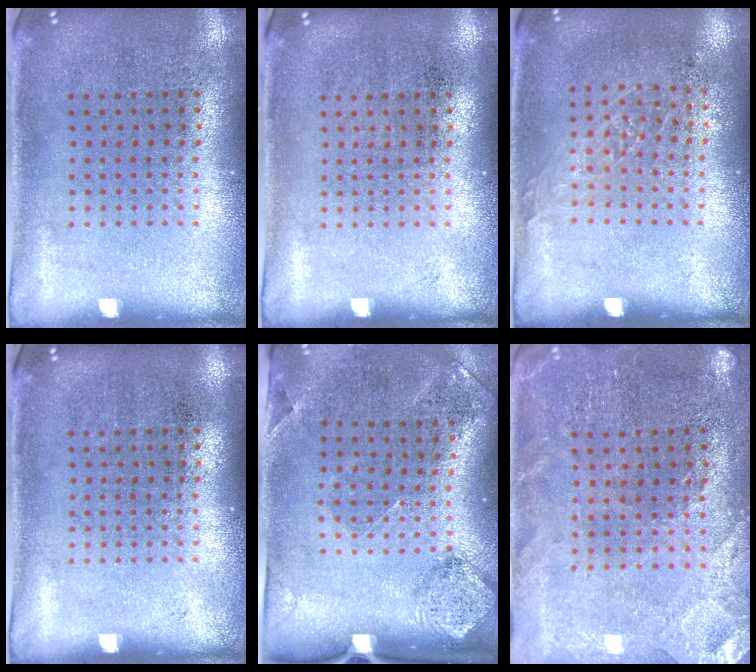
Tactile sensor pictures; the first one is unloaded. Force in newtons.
{"total": 0.0}
{"total": 0.8, "press": 0.8, "slide": 0.3}
{"total": 0.0}
{"total": 1.7, "press": 1.3, "slide": 1.2}
{"total": 0.7, "press": 0.7, "slide": 0.2}